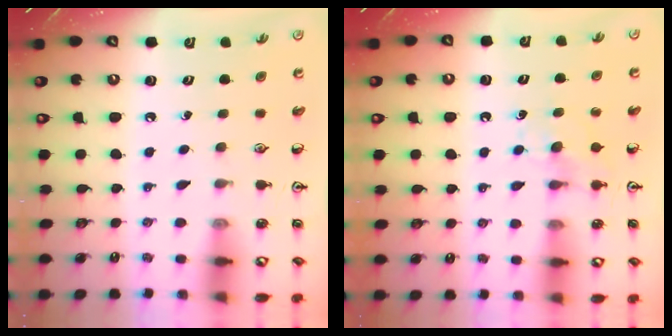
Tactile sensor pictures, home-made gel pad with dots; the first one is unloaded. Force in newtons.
{"total": 5.1, "press": 5.1, "slide": 0.6}